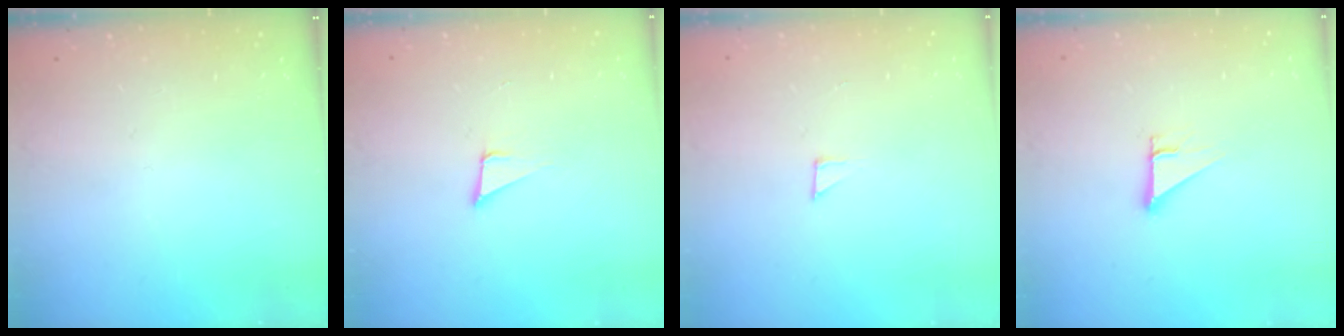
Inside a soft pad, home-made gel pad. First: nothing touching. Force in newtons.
{"total": 3.7, "press": 3.1, "slide": 2.1}
{"total": 2.3, "press": 2.3, "slide": 0.2}
{"total": 2.7, "press": 2.7, "slide": 0.1}